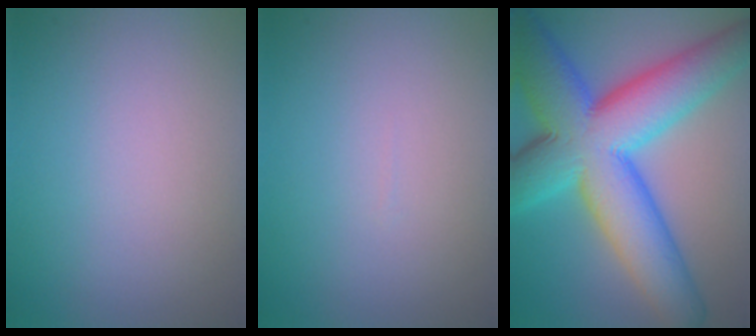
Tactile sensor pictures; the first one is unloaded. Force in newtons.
{"total": 0.0}
{"total": 14.5, "press": 14.5, "slide": 0.2}